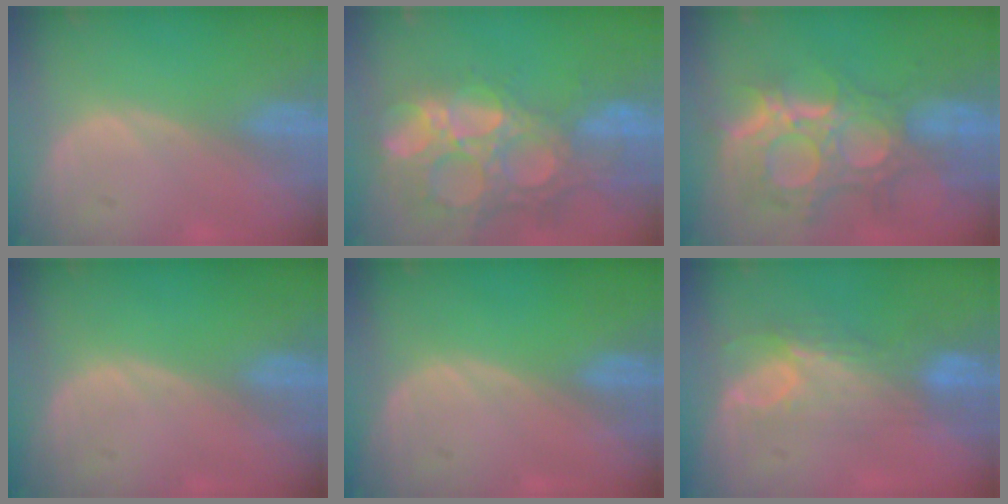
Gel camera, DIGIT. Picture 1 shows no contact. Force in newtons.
{"total": 14.9, "press": 12.3, "slide": 8.3}
{"total": 11.9, "press": 10.7, "slide": 5.3}
{"total": 0.0}
{"total": 0.0}
{"total": 7.6, "press": 6.6, "slide": 3.7}